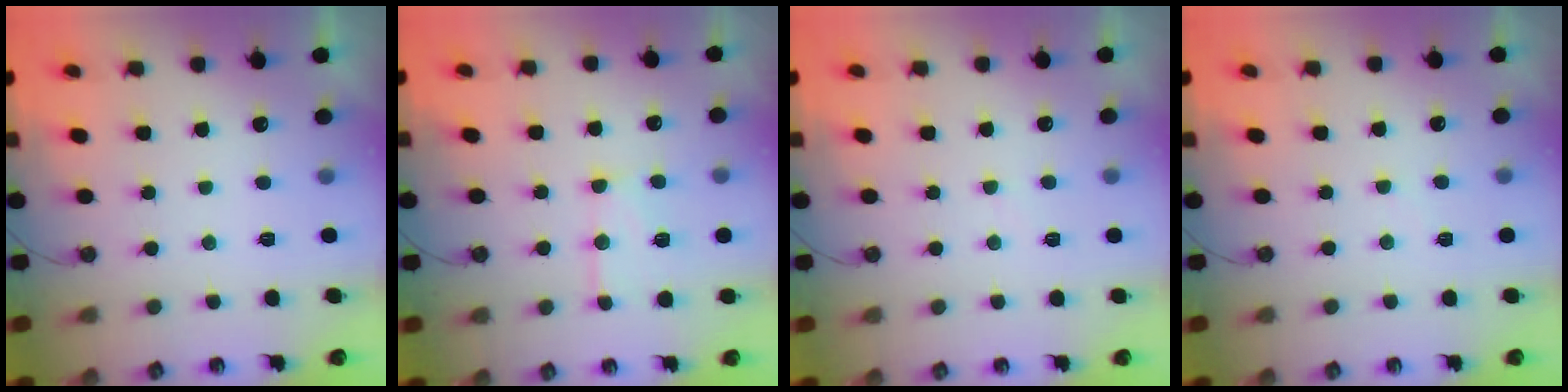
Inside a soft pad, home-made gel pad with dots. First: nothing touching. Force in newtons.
{"total": 12.1, "press": 12.0, "slide": 1.1}
{"total": 2.5, "press": 2.5, "slide": 0.3}
{"total": 2.2, "press": 2.2, "slide": 0.3}